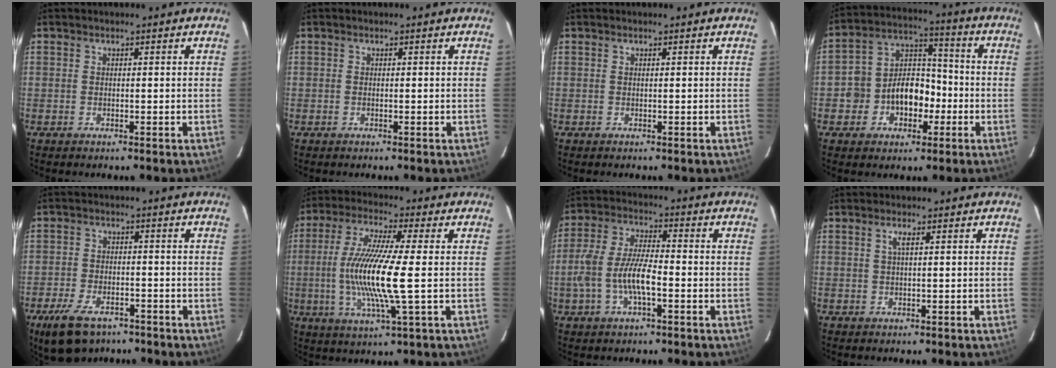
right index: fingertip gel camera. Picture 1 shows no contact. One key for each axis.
{"total": 0.0}
{"total": 0.0}
{"total": 10.7, "fx": -3.4, "fy": 8.8, "fz": 5.1, "tx": -0.104, "ty": 0.045, "tz": -0.052}
{"total": 9.8, "fx": -6.8, "fy": 4.8, "fz": 5.2, "tx": -0.126, "ty": -0.016, "tz": -0.116}
{"total": 14.3, "fx": -1.2, "fy": 0.7, "fz": 14.2, "tx": -0.280, "ty": -0.012, "tz": -0.023}
{"total": 10.3, "fx": -2.8, "fy": 3.4, "fz": 9.3, "tx": -0.195, "ty": 0.003, "tz": -0.053}
{"total": 1.4, "fx": 0.5, "fy": -0.1, "fz": 1.3, "tx": -0.023, "ty": 0.000, "tz": 0.009}